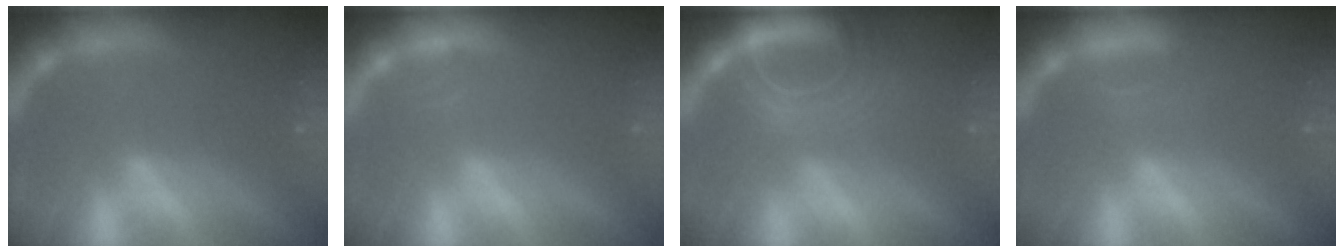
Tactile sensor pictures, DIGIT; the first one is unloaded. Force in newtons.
{"total": 0.9}
{"total": 9.0}
{"total": 1.4}